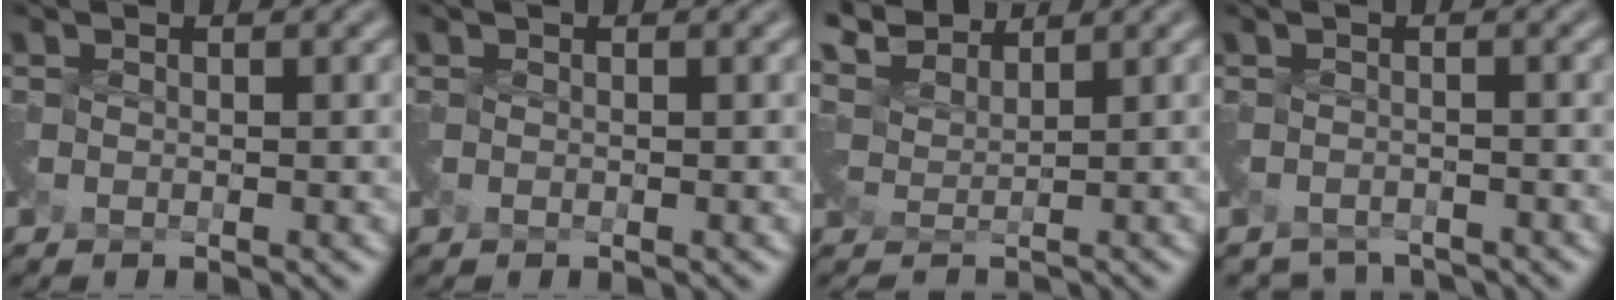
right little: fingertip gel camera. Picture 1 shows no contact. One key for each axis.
{"total": 0.0}
{"total": 5.4, "fx": 5.3, "fy": 0.6, "fz": 0.7, "tx": -0.026, "ty": 0.012, "tz": 0.082}
{"total": 2.7, "fx": -2.5, "fy": 1.0, "fz": 0.1, "tx": 0.001, "ty": -0.019, "tz": -0.045}